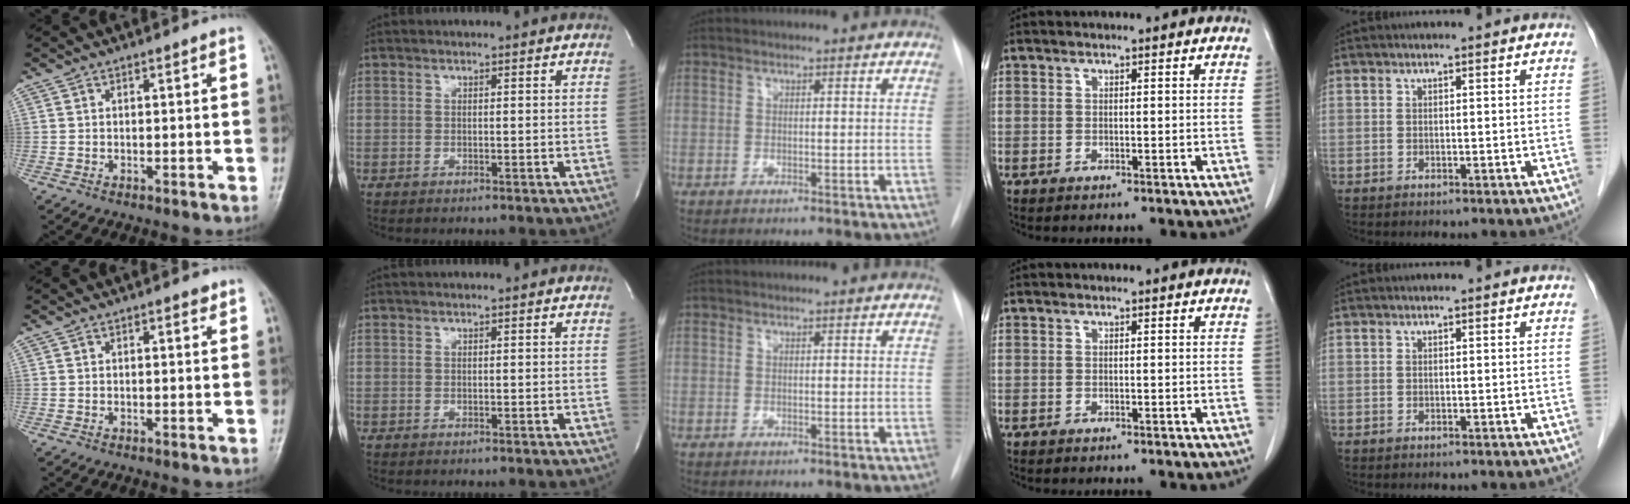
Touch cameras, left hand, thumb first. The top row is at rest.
{"thumb": {"total": 0.6, "force": [0.5, 0.2, 0.3], "torque": [-0.001, -0.002, 0.004]}, "index": {"total": 0.8, "force": [0.7, 0.0, 0.3], "torque": [-0.004, 0.013, 0.014]}}